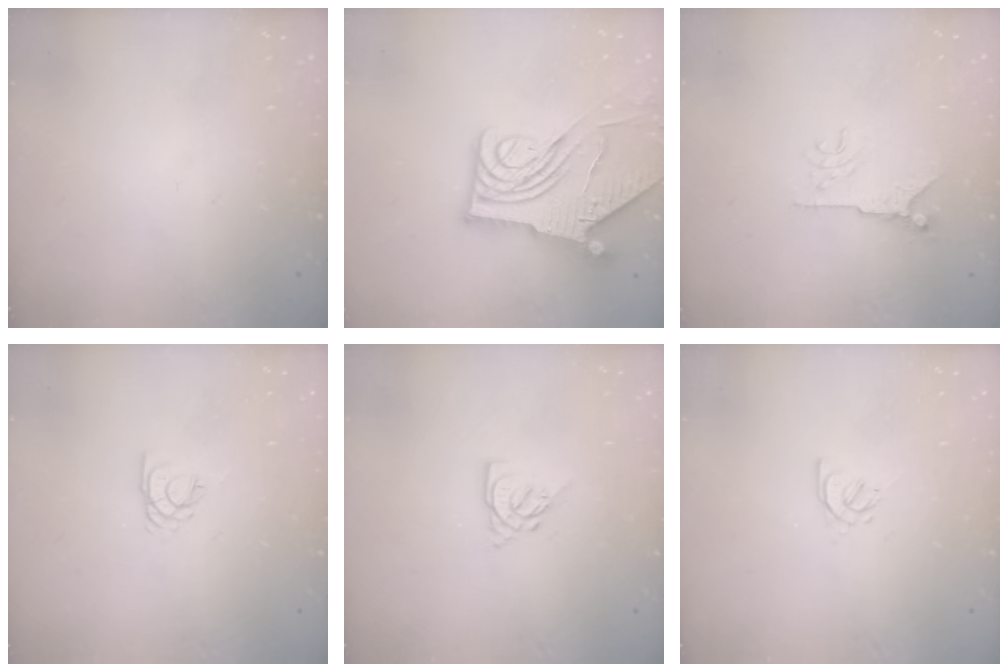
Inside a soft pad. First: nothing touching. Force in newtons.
{"total": 12.4, "press": 12.3, "slide": 1.4}
{"total": 7.3, "press": 7.3, "slide": 0.6}
{"total": 2.2, "press": 2.2, "slide": 0.3}
{"total": 4.3, "press": 4.2, "slide": 0.5}
{"total": 2.9, "press": 2.8, "slide": 0.8}